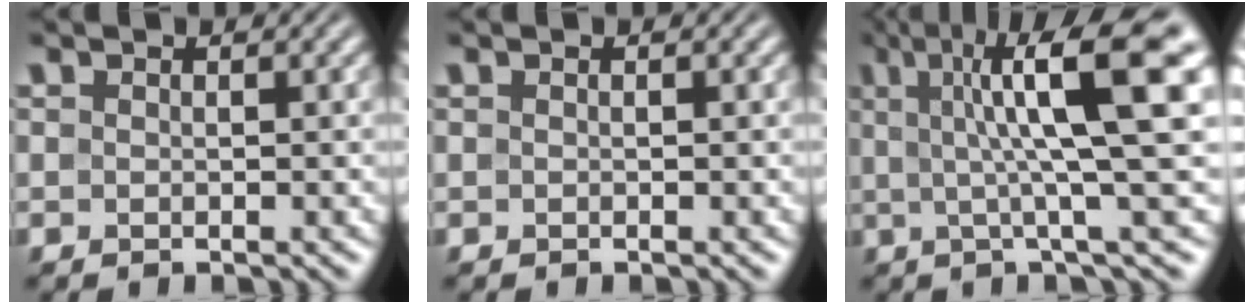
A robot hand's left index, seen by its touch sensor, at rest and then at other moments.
{"total": 0.0}
{"total": 10.7, "force": [2.3, 1.9, 10.3], "torque": [-0.132, 0.009, 0.033]}